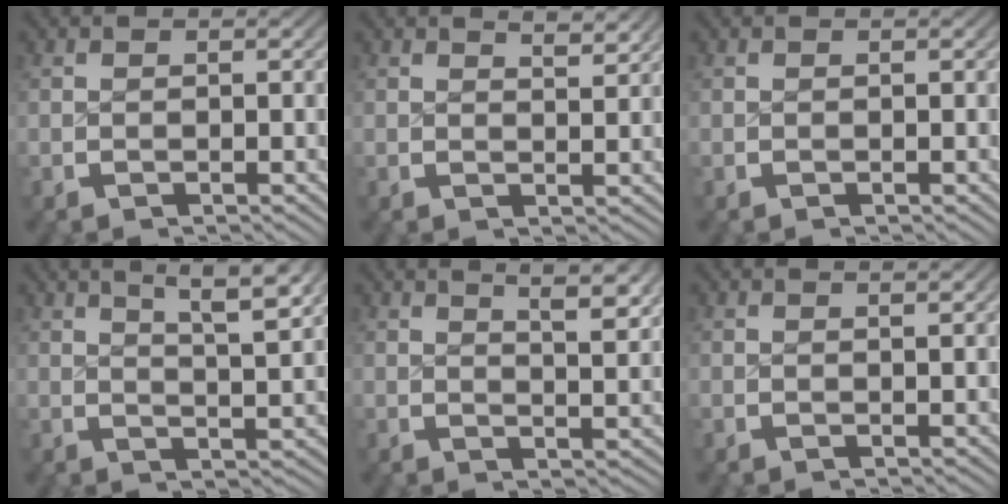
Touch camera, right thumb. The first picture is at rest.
{"total": 2.1, "force": [1.7, 0.3, 1.1], "torque": [-0.012, -0.005, 0.030]}
{"total": 0.0}
{"total": 6.7, "force": [3.8, 2.3, 5.0], "torque": [-0.062, 0.010, 0.055]}
{"total": 4.7, "force": [2.7, 1.2, 3.6], "torque": [-0.044, 0.002, 0.043]}
{"total": 0.6, "force": [0.5, -0.1, 0.4], "torque": [-0.007, 0.000, 0.010]}